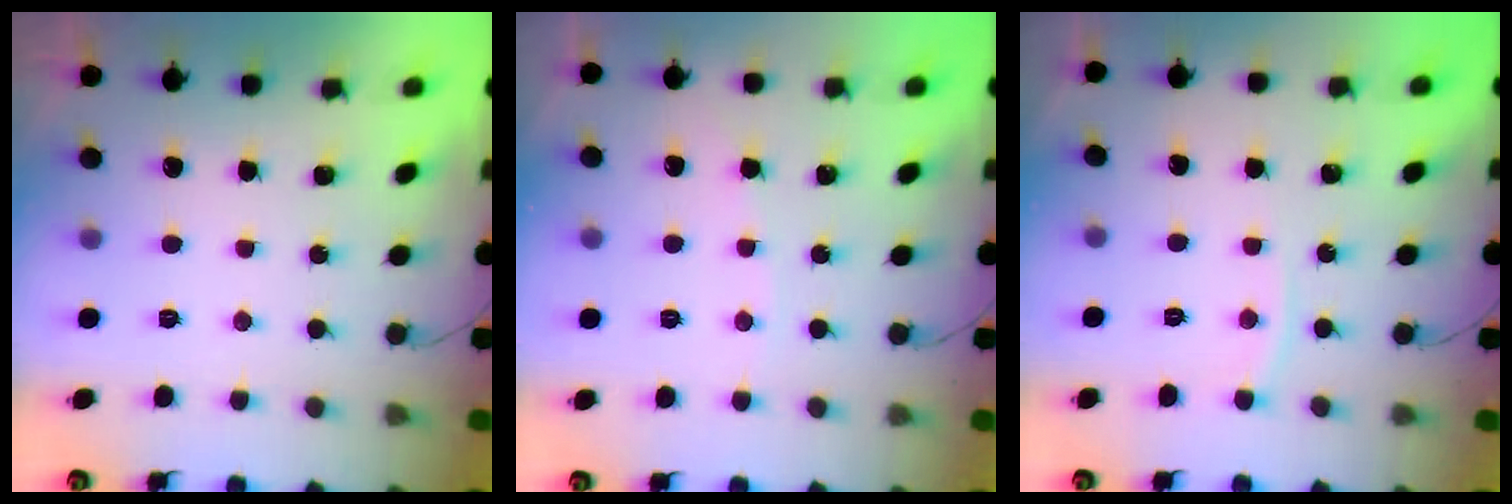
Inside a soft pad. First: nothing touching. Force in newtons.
{"total": 1.8, "press": 1.8, "slide": 0.3}
{"total": 2.5, "press": 2.5, "slide": 0.4}